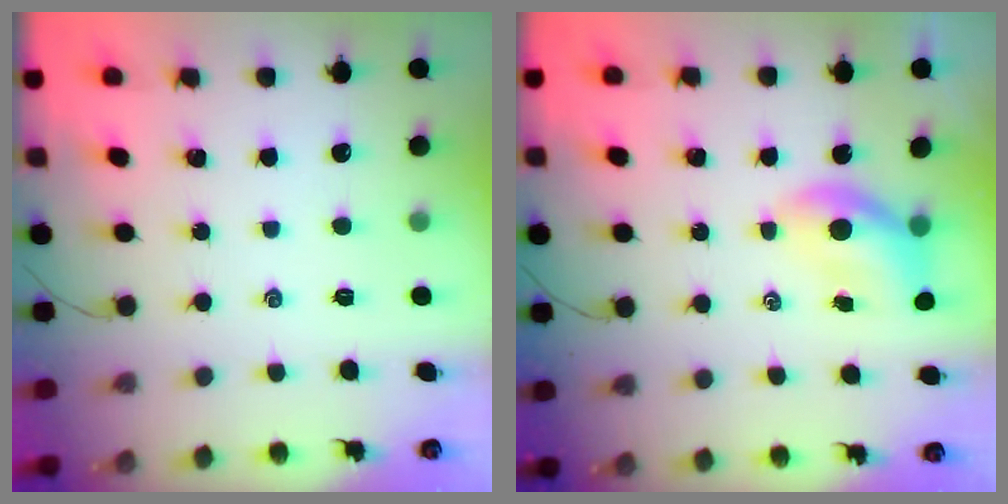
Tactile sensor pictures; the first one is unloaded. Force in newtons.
{"total": 5.6, "press": 5.6, "slide": 0.4}